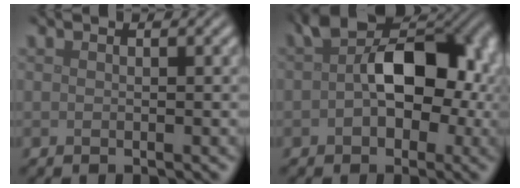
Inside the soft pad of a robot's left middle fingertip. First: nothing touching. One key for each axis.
{"total": 9.9, "fx": 0.8, "fy": 6.2, "fz": 7.6, "tx": -0.104, "ty": 0.008, "tz": 0.007}